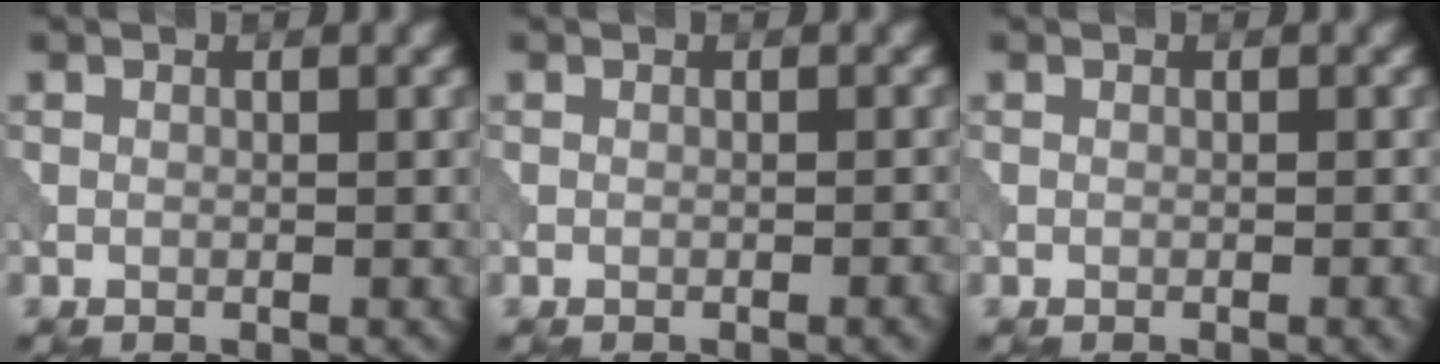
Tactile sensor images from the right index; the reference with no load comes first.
{"total": 1.1, "force": [-0.4, 0.2, 0.9], "torque": [-0.009, 0.003, -0.009]}
{"total": 0.7, "force": [-0.3, 0.1, 0.7], "torque": [-0.009, 0.001, -0.005]}